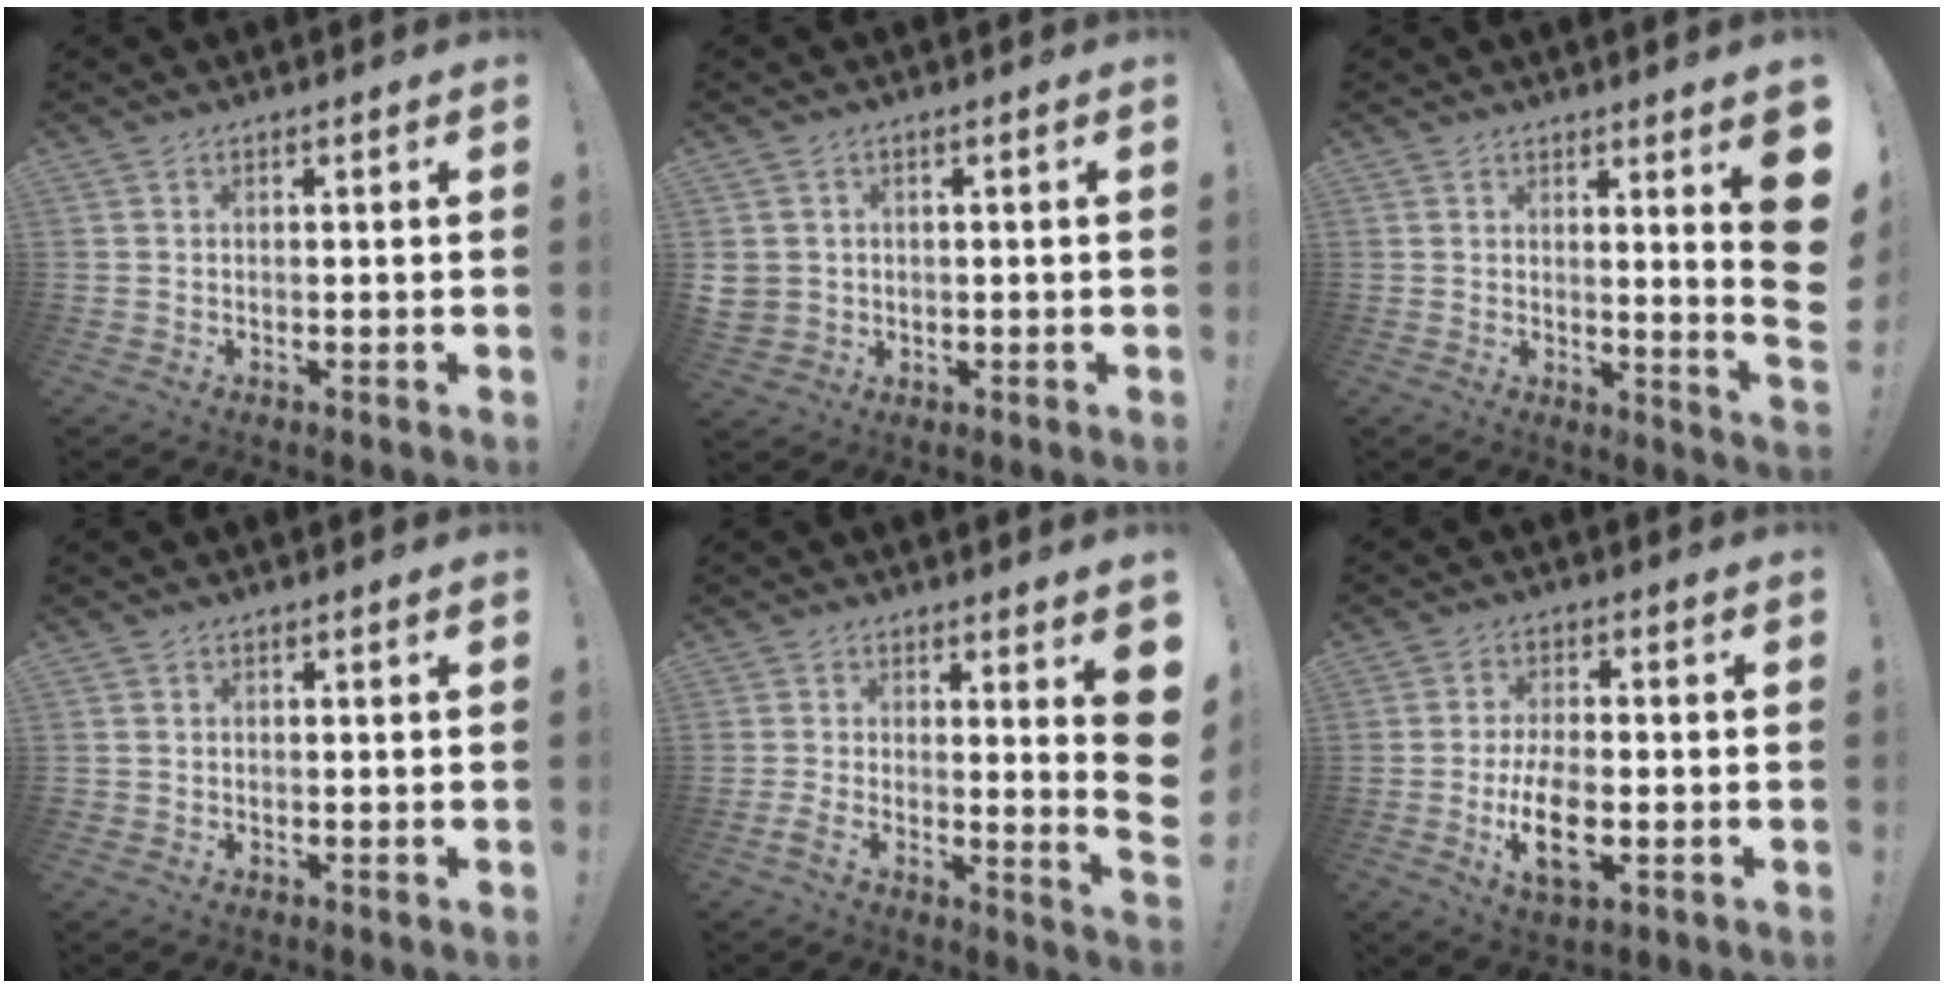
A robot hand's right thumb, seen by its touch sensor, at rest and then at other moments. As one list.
[{"total": 3.8, "force": [0.6, 3.6, 1.0], "torque": [-0.035, -0.002, 0.014]}, {"total": 9.2, "force": [2.6, -0.5, 8.8], "torque": [-0.115, -0.039, 0.036]}, {"total": 0.9, "force": [-0.5, 0.8, 0.0], "torque": [-0.004, 0.005, -0.008]}, {"total": 8.2, "force": [1.1, 0.4, 8.1], "torque": [-0.103, -0.035, 0.018]}, {"total": 10.6, "force": [-3.0, 5.3, 8.6], "torque": [-0.150, -0.003, -0.050]}]